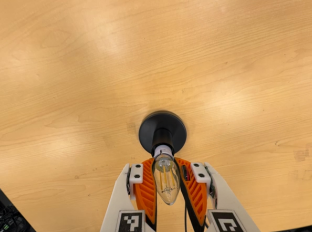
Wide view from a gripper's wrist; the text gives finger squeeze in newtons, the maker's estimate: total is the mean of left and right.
{"total": 22.1, "left": 22.2, "right": 22.0}